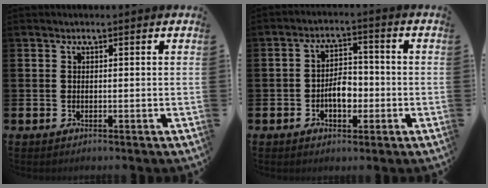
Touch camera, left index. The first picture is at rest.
{"total": 4.1, "force": [-1.2, 2.5, 3.0], "torque": [-0.041, 0.003, -0.028]}